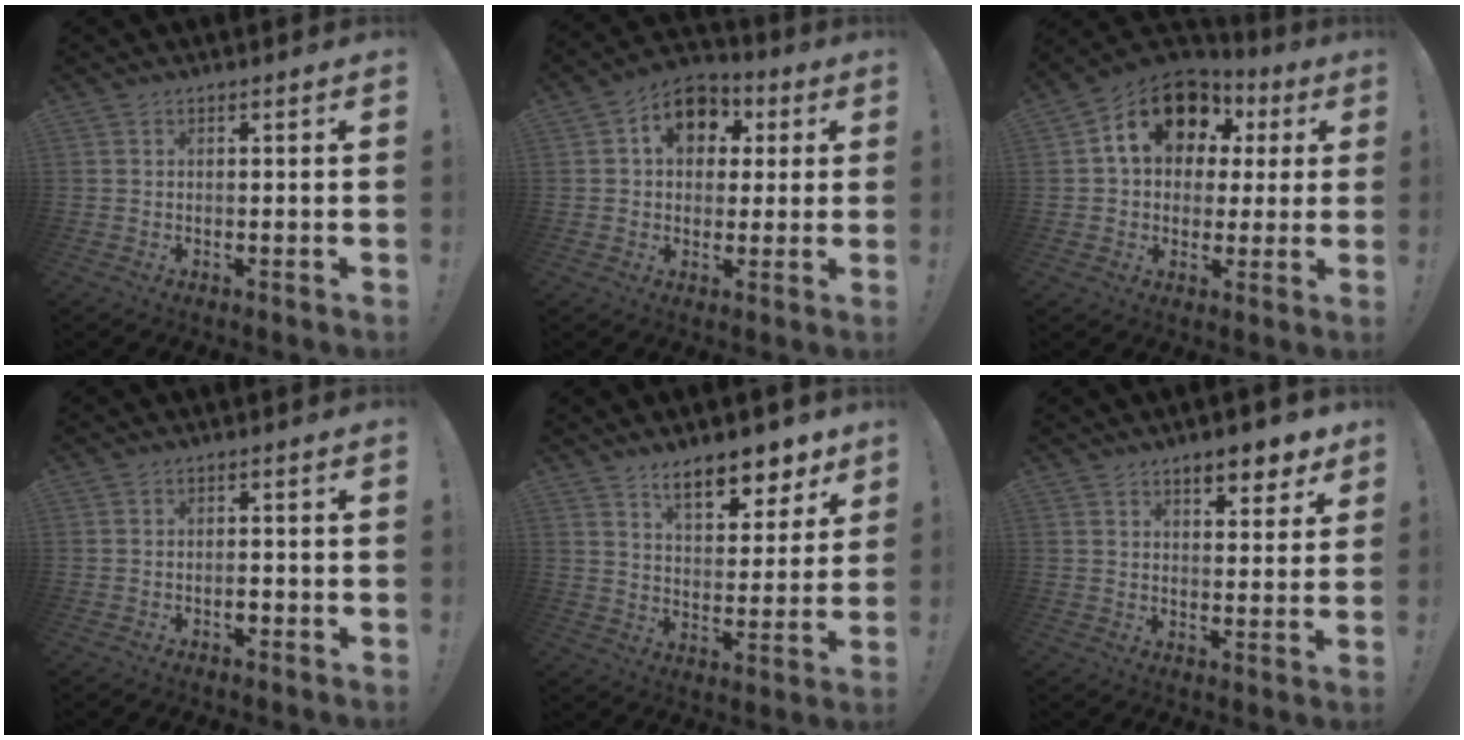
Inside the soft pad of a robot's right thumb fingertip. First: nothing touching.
{"total": 11.1, "force": [3.2, 8.8, 6.0], "torque": [-0.075, -0.002, 0.060]}
{"total": 16.4, "force": [6.8, 11.6, 9.3], "torque": [-0.140, -0.024, 0.126]}
{"total": 1.8, "force": [-1.1, 0.9, 1.2], "torque": [-0.011, -0.002, -0.020]}
{"total": 12.3, "force": [8.8, 5.1, 6.9], "torque": [-0.095, -0.055, 0.155]}
{"total": 7.9, "force": [5.6, 2.8, 4.8], "torque": [-0.051, -0.034, 0.094]}